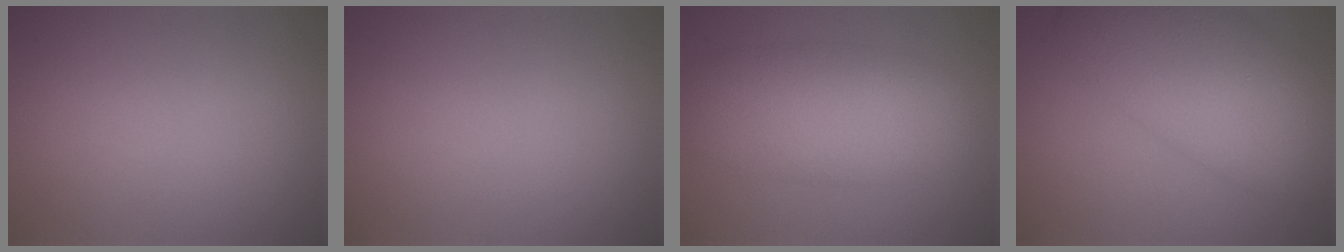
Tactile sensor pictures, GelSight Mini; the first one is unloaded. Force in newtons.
{"total": 0.0}
{"total": 7.2, "press": 7.2, "slide": 0.2}
{"total": 8.7, "press": 8.7, "slide": 0.1}